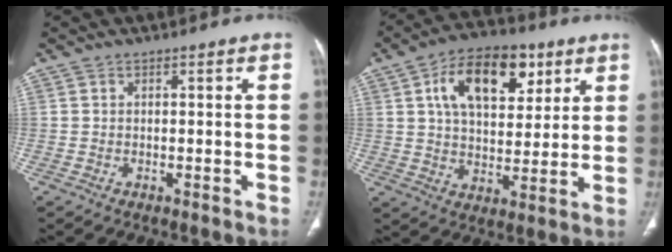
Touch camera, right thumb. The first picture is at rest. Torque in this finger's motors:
{"motor_torque": [-0.02, 0.42, 0.81, 0.60, 0.15]}